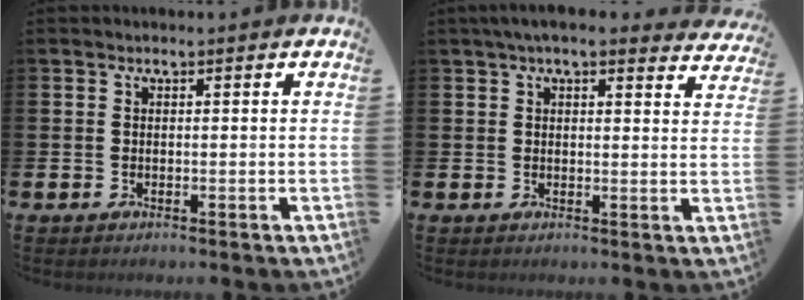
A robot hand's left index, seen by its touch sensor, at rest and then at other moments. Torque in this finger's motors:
{"motor_torque": [1.10, -1.03, 0.78, 0.21]}